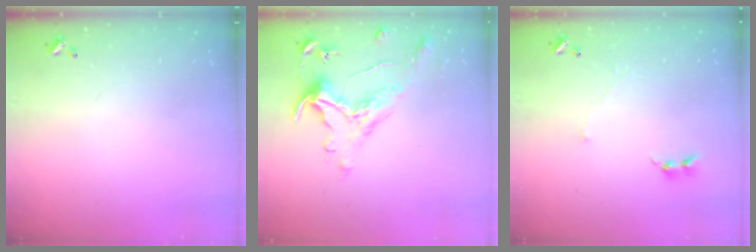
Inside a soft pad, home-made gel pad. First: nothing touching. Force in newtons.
{"total": 0.9, "press": 0.2, "slide": 0.9}
{"total": 2.0, "press": 1.9, "slide": 0.7}